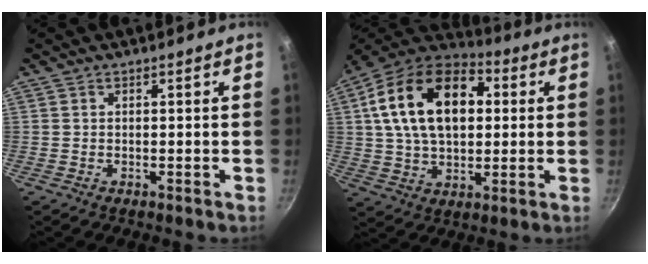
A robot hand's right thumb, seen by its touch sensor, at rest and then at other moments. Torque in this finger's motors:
{"motor_torque": [-0.45, 2.15, 2.19, 0.58, 0.52]}